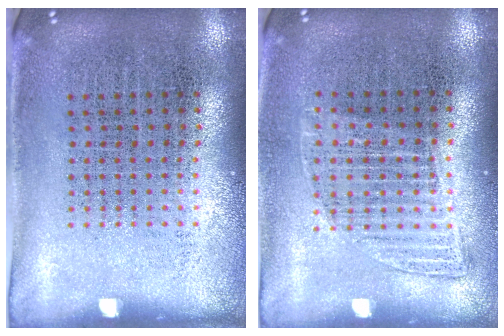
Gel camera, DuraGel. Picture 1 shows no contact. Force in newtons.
{"total": 1.1, "press": 1.0, "slide": 0.5}